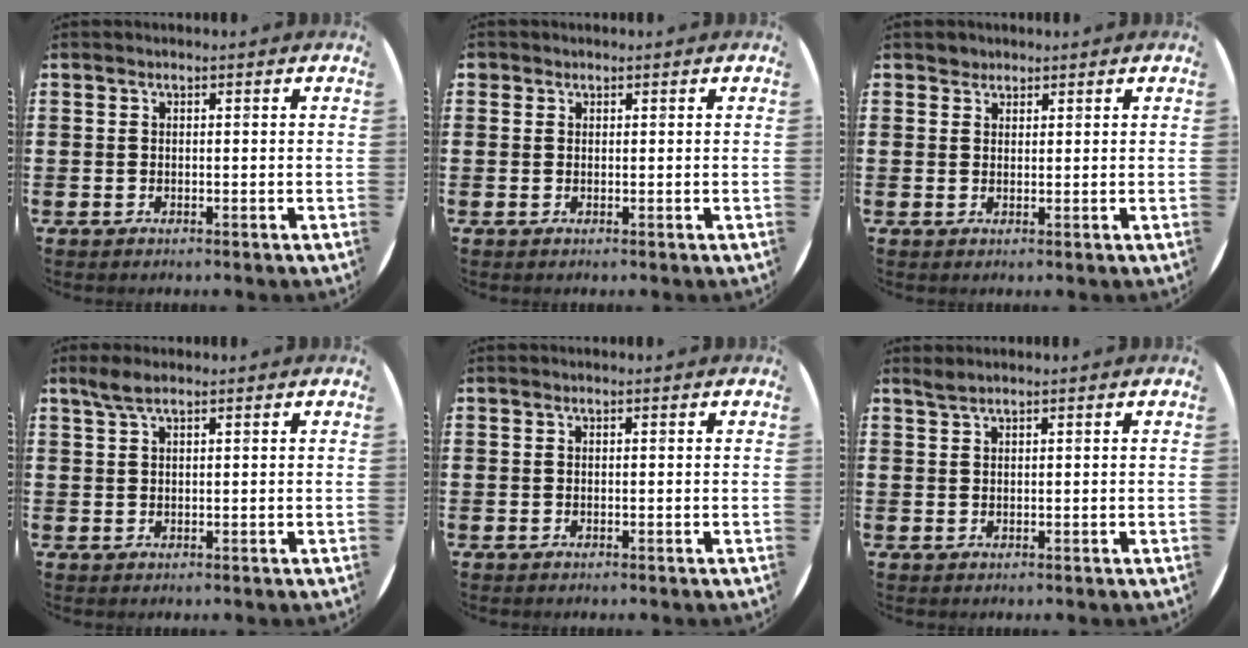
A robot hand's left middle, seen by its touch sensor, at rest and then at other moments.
{"total": 0.6, "force": [0.5, 0.4, -0.1], "torque": [0.000, 0.003, 0.009]}
{"total": 1.3, "force": [1.2, 0.6, -0.1], "torque": [-0.001, 0.000, 0.024]}
{"total": 2.2, "force": [1.7, 0.5, 1.4], "torque": [-0.030, 0.004, 0.030]}
{"total": 0.0}
{"total": 1.5, "force": [1.3, 0.2, 0.7], "torque": [-0.016, 0.002, 0.024]}